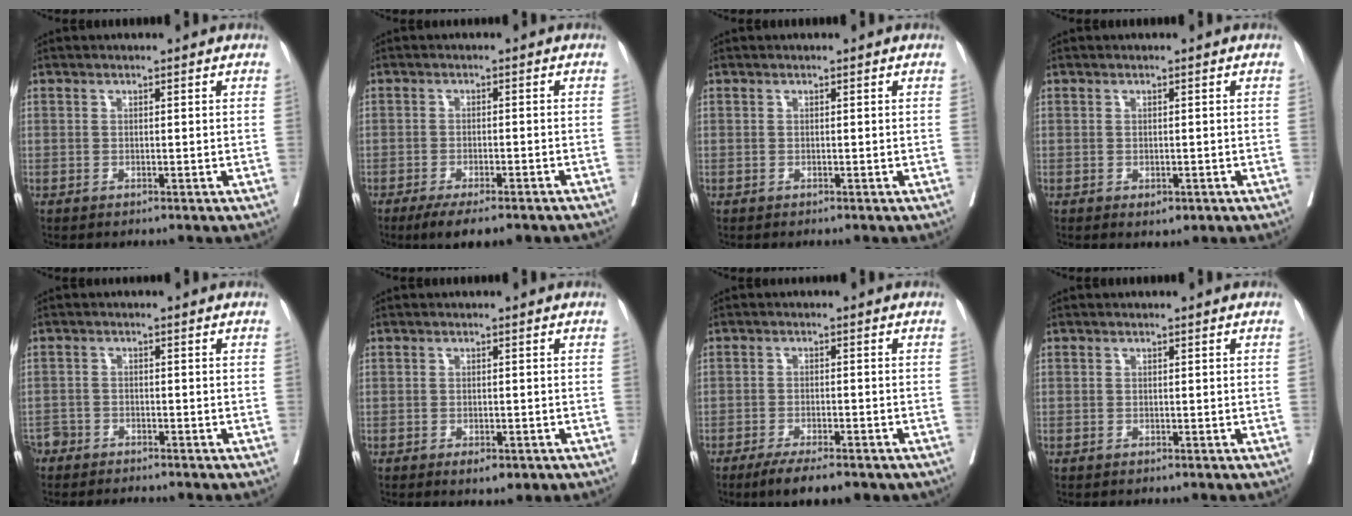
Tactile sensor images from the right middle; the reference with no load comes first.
{"total": 9.2, "force": [-7.2, 1.8, 5.5], "torque": [-0.066, -0.011, -0.098]}
{"total": 0.0}
{"total": 1.7, "force": [-0.7, 1.0, 1.1], "torque": [-0.012, 0.000, -0.001]}
{"total": 4.4, "force": [-4.1, 1.6, 0.7], "torque": [-0.005, -0.007, -0.072]}
{"total": 3.1, "force": [-1.7, 1.3, 2.1], "torque": [-0.026, -0.002, -0.016]}
{"total": 8.5, "force": [-6.2, 2.3, 5.2], "torque": [-0.068, -0.010, -0.086]}
{"total": 0.0}